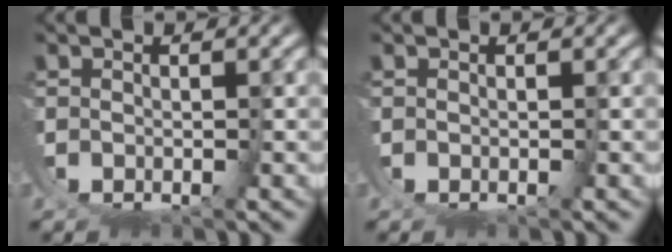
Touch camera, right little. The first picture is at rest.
{"total": 0.0}